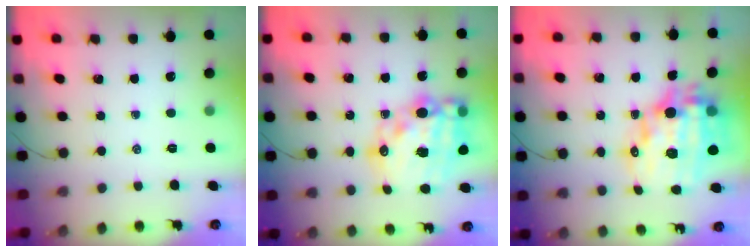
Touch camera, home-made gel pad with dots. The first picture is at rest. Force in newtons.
{"total": 22.1, "press": 21.6, "slide": 4.4}
{"total": 19.3, "press": 18.8, "slide": 4.2}